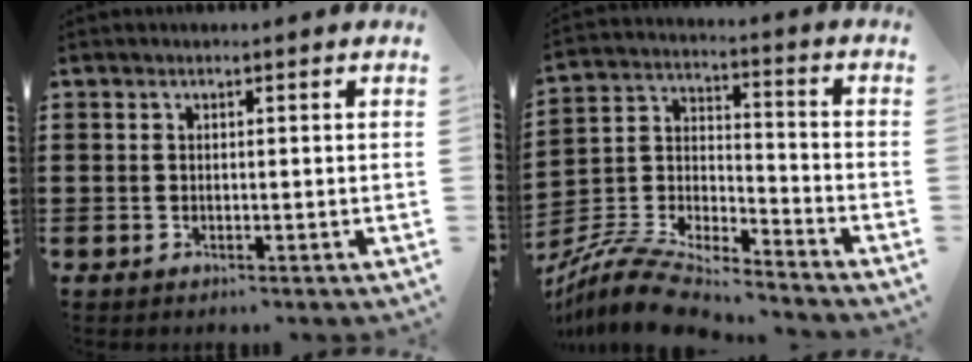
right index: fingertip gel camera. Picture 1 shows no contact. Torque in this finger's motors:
{"motor_torque": [-1.05, 1.09, 0.25, 0.05]}